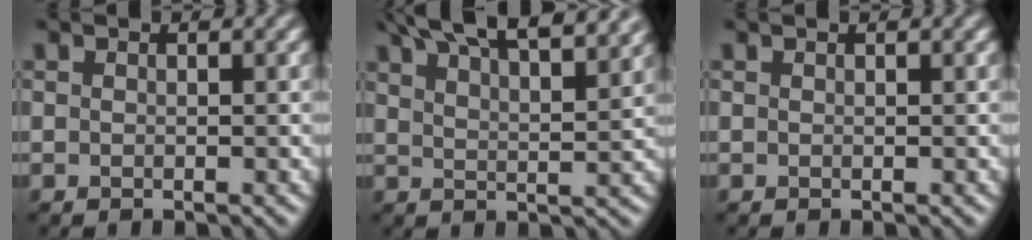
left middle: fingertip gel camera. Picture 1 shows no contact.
{"total": 12.7, "force": [9.7, 4.0, 7.2], "torque": [-0.105, 0.033, 0.106]}
{"total": 0.0}